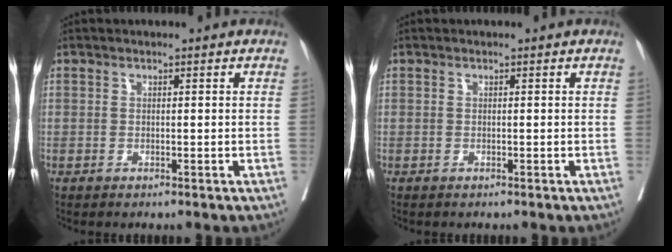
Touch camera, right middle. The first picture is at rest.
{"total": 0.0}